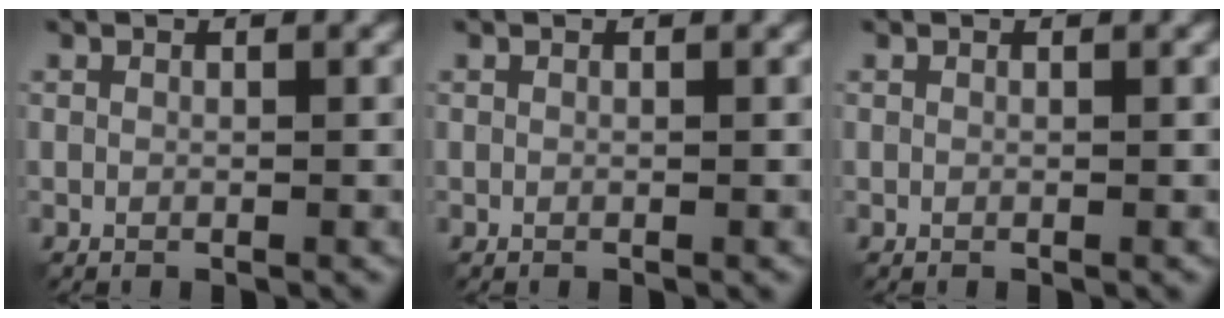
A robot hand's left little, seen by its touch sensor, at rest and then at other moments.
{"total": 0.0}
{"total": 0.0}